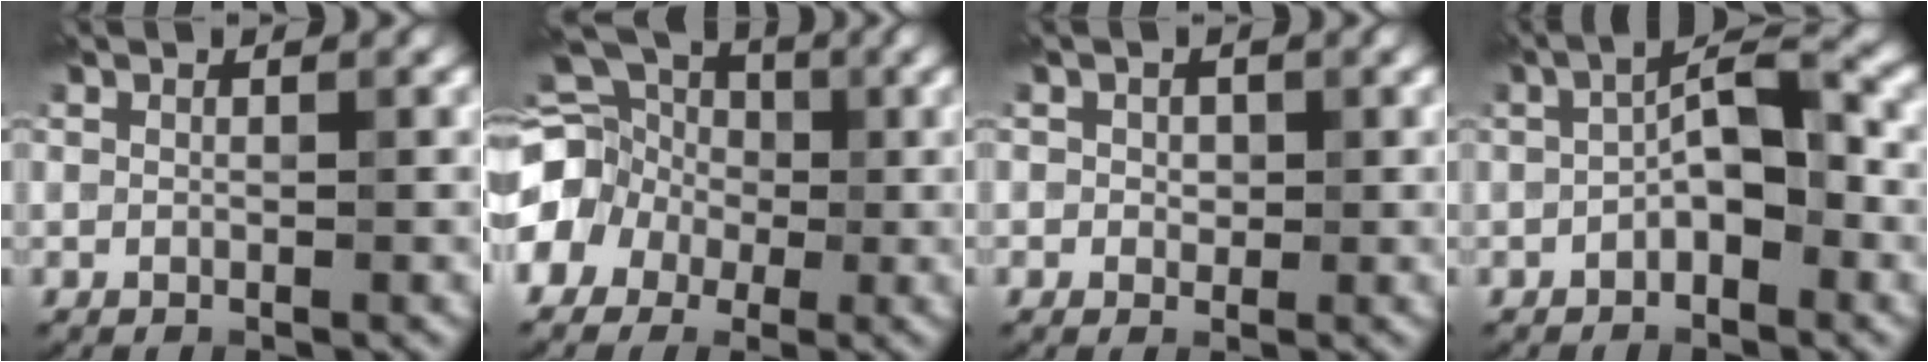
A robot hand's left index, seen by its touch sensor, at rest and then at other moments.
{"total": 13.9, "force": [-1.2, 12.4, 6.0], "torque": [-0.138, 0.002, -0.062]}
{"total": 1.1, "force": [0.2, 1.0, 0.4], "torque": [-0.003, -0.002, 0.001]}
{"total": 4.0, "force": [-1.3, 1.5, 3.5], "torque": [-0.058, 0.017, -0.029]}